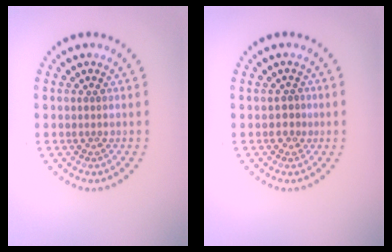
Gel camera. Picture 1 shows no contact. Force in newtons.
{"total": 1.0, "press": 0.9, "slide": 0.5}